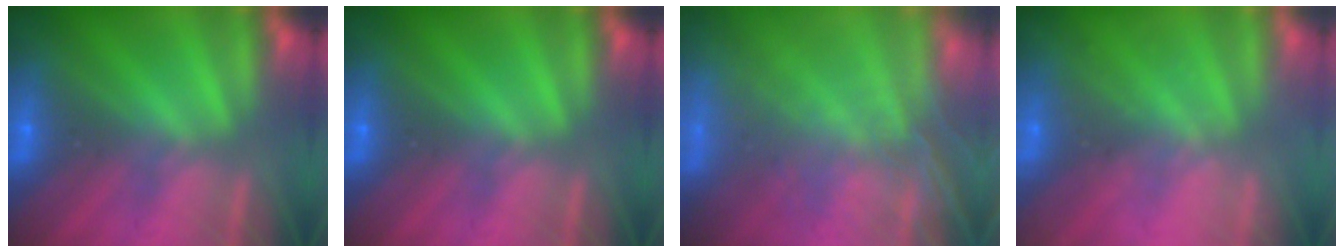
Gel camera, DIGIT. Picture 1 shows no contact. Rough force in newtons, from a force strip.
{"total": 0.0}
{"total": 6.7}
{"total": 2.4}